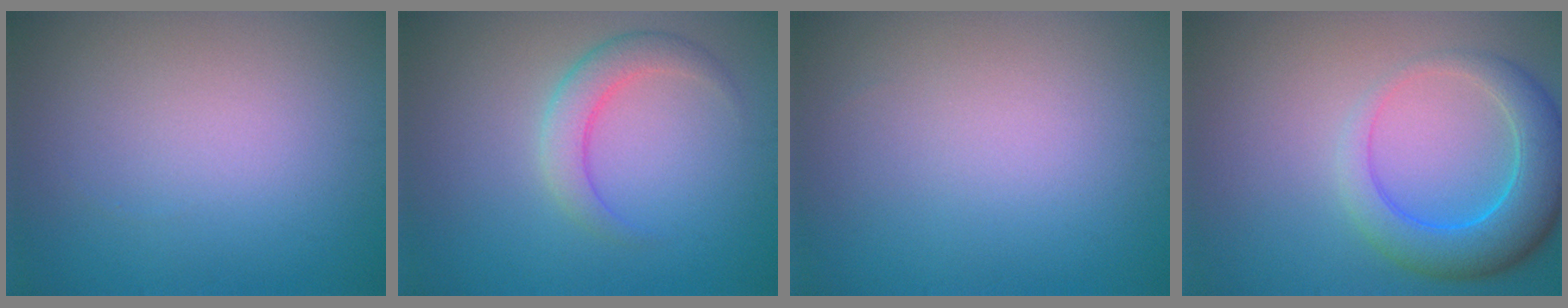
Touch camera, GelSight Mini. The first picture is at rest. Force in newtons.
{"total": 2.8, "press": 2.8, "slide": 0.1}
{"total": 0.0}
{"total": 5.7, "press": 5.7, "slide": 0.2}